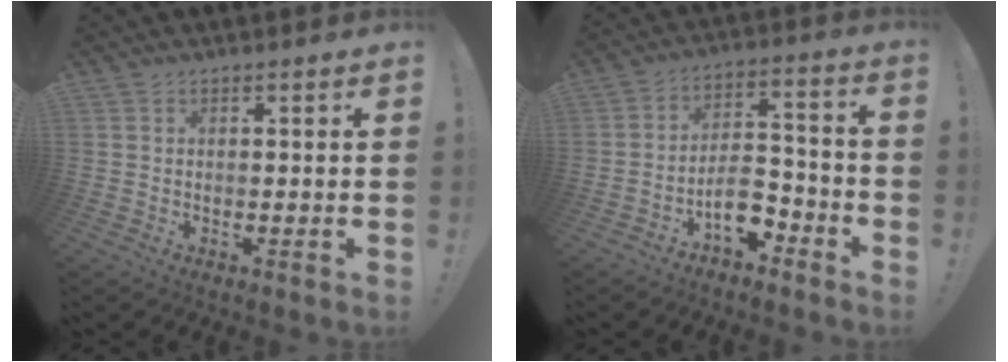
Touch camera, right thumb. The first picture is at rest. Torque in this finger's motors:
{"motor_torque": [1.26, 0.87, 0.61, -0.96, 0.27]}